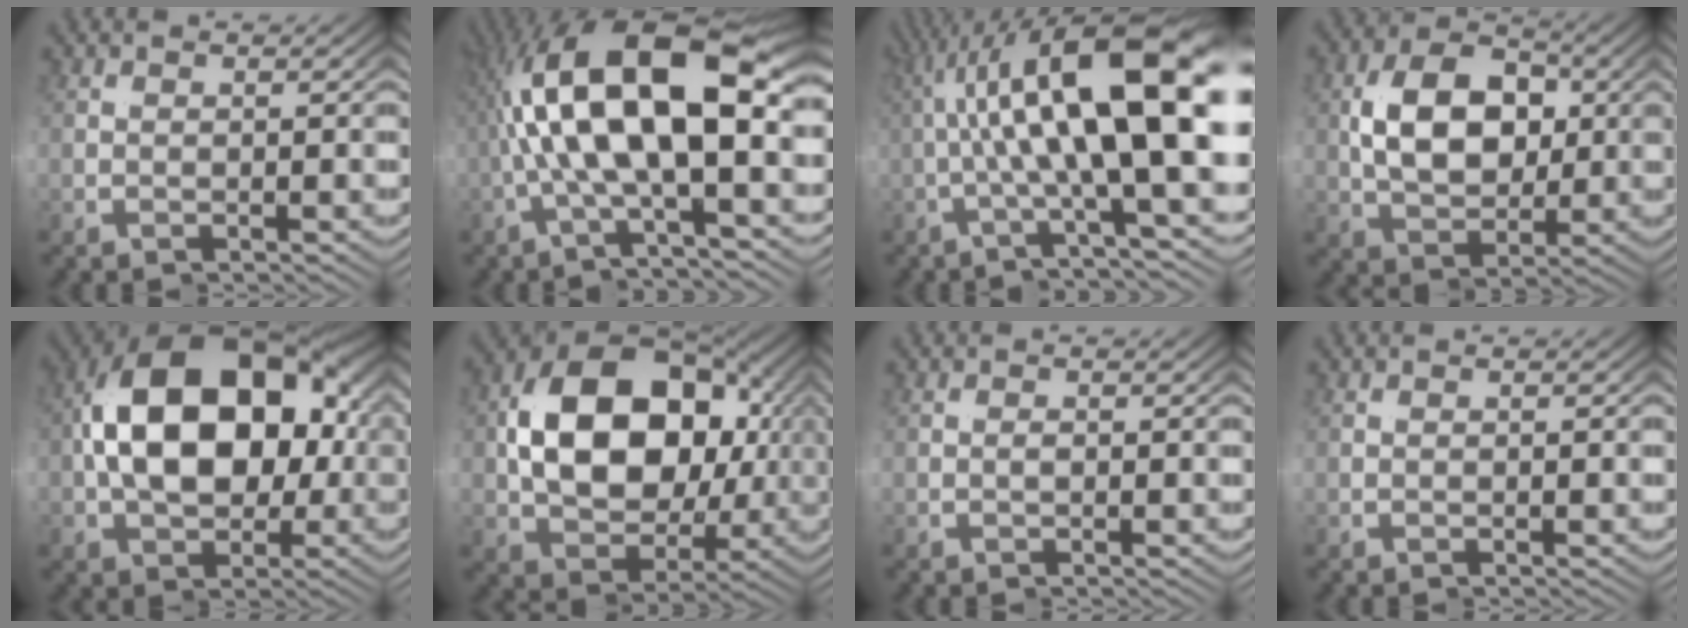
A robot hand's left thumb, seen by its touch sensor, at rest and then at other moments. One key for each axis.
{"total": 15.0, "fx": 0.8, "fy": 6.1, "fz": 13.7, "tx": -0.252, "ty": 0.021, "tz": -0.006}
{"total": 14.2, "fx": 0.6, "fy": 2.7, "fz": 13.9, "tx": -0.203, "ty": 0.040, "tz": -0.013}
{"total": 8.7, "fx": 0.5, "fy": 5.8, "fz": 6.6, "tx": -0.127, "ty": -0.012, "tz": 0.007}
{"total": 17.6, "fx": 0.5, "fy": 11.3, "fz": 13.5, "tx": -0.264, "ty": -0.031, "tz": 0.020}
{"total": 15.0, "fx": 1.5, "fy": 9.6, "fz": 11.4, "tx": -0.223, "ty": -0.009, "tz": 0.021}
{"total": 0.5, "fx": -0.1, "fy": 0.2, "fz": 0.5, "tx": -0.007, "ty": 0.000, "tz": -0.003}
{"total": 0.0}